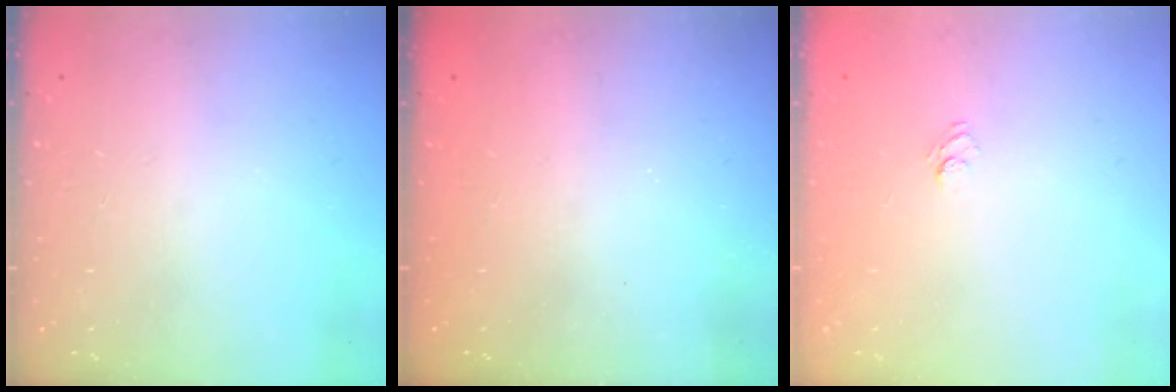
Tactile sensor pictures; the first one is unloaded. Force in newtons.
{"total": 2.5, "press": 2.4, "slide": 0.7}
{"total": 4.2, "press": 4.0, "slide": 1.2}